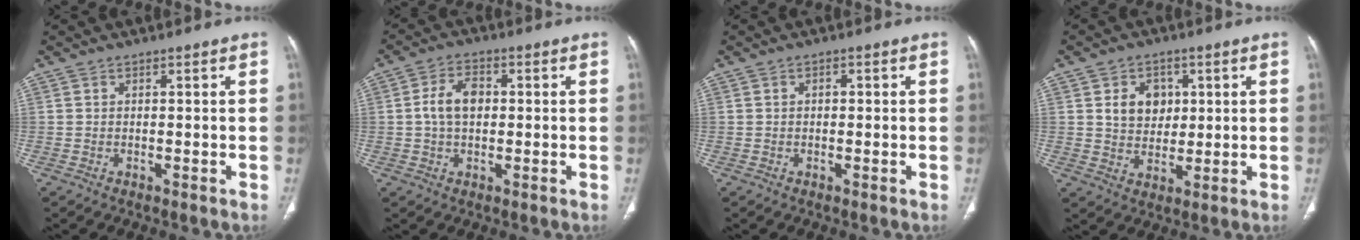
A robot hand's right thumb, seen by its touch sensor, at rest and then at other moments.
{"total": 6.2, "force": [0.4, 3.9, 4.8], "torque": [-0.089, 0.012, 0.003]}
{"total": 0.9, "force": [0.1, 0.7, 0.7], "torque": [-0.008, 0.004, -0.001]}
{"total": 7.1, "force": [2.0, 5.6, 3.8], "torque": [-0.029, -0.010, 0.037]}